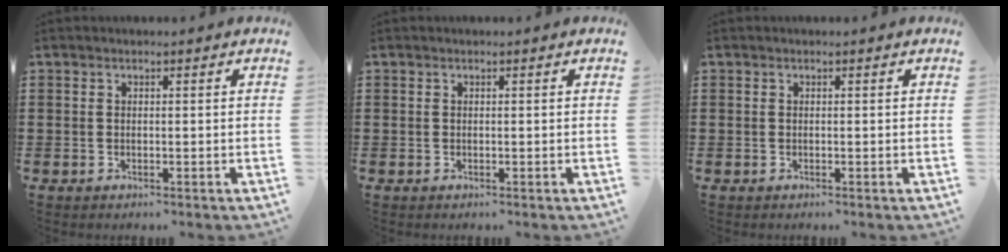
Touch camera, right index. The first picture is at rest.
{"total": 0.0}
{"total": 0.0}